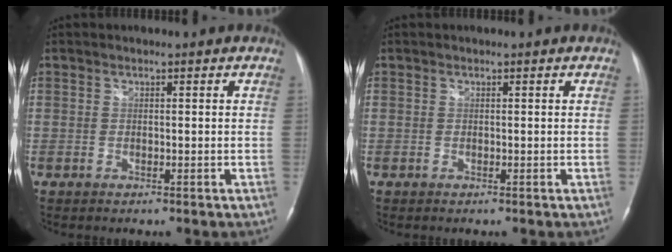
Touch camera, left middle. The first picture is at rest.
{"total": 0.0}